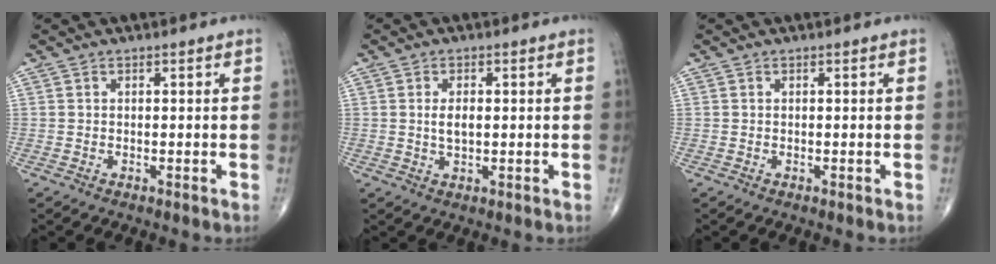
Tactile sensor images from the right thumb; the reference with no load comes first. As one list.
[{"total": 3.2, "force": [0.3, 1.6, 2.7], "torque": [-0.048, -0.002, 0.007]}, {"total": 0.0}]